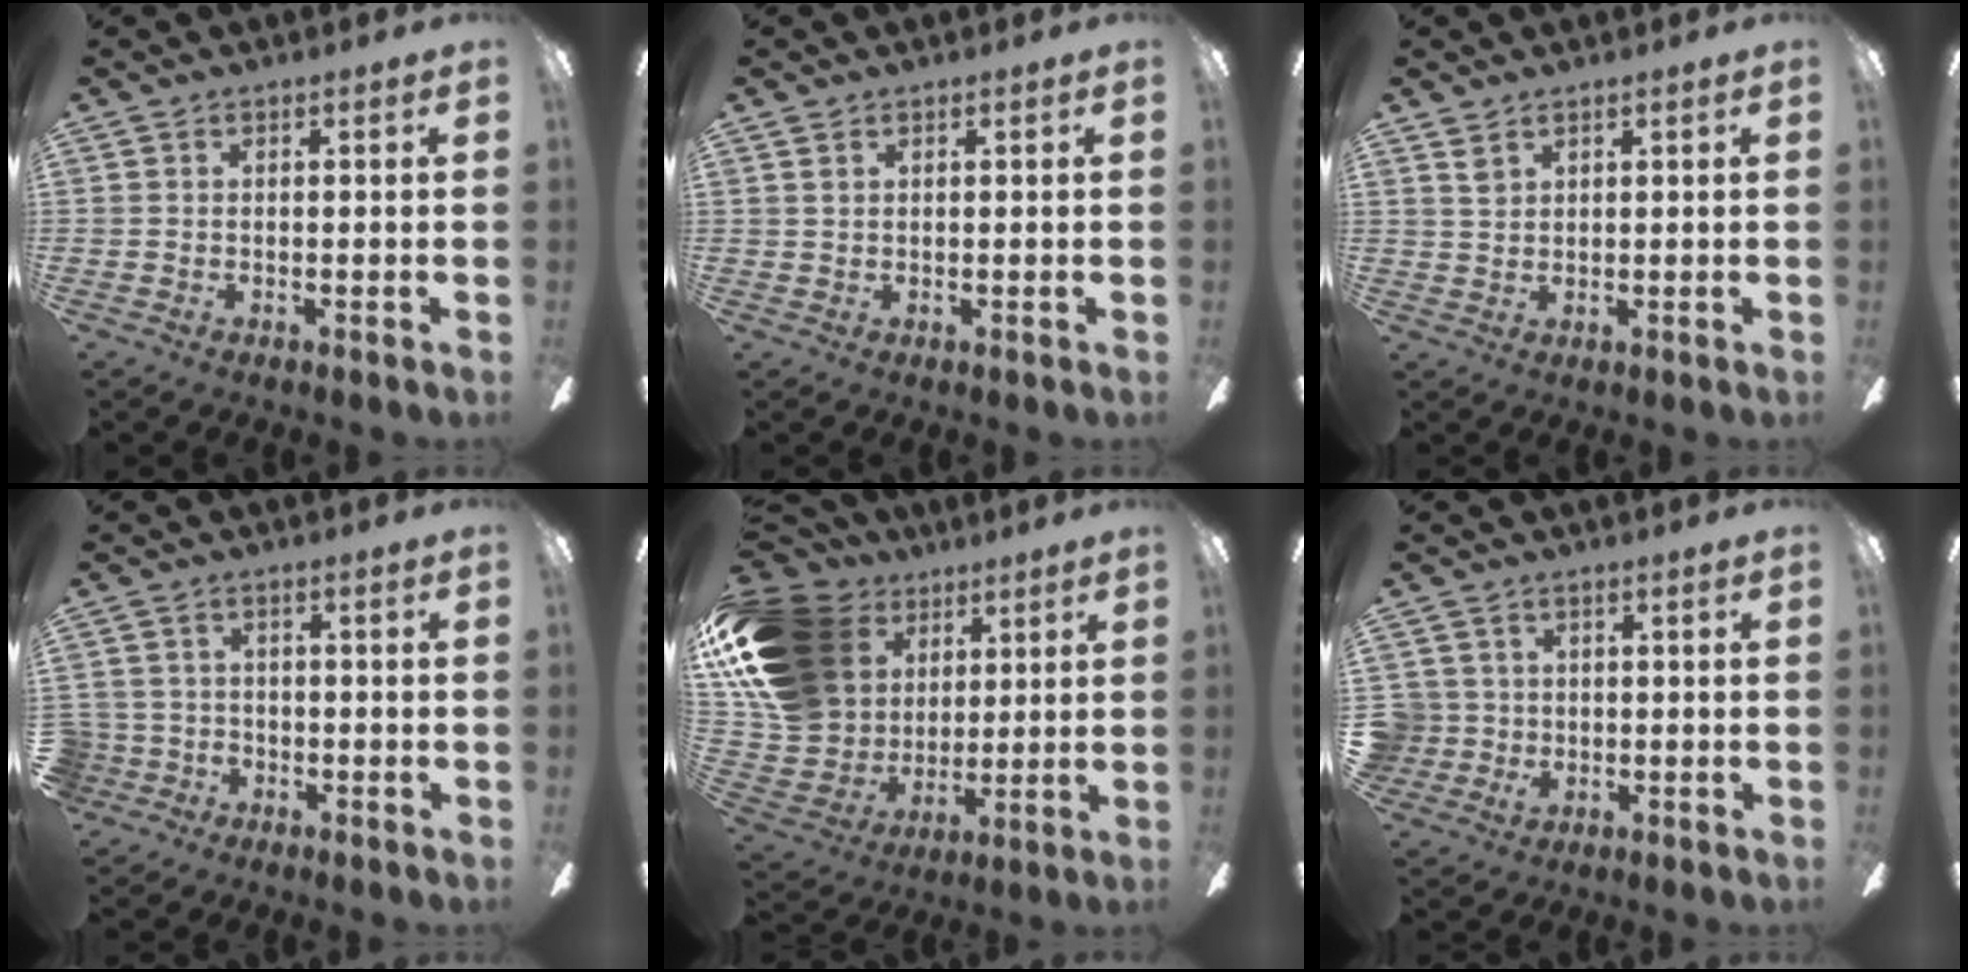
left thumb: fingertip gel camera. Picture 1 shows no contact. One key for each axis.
{"total": 0.9, "fx": 0.5, "fy": 0.7, "fz": 0.3, "tx": -0.007, "ty": 0.004, "tz": 0.009}
{"total": 2.6, "fx": 1.9, "fy": 1.6, "fz": 0.9, "tx": -0.011, "ty": -0.003, "tz": 0.035}
{"total": 3.9, "fx": -1.1, "fy": 3.7, "fz": 0.4, "tx": -0.020, "ty": 0.006, "tz": -0.018}
{"total": 23.8, "fx": 9.4, "fy": 18.1, "fz": 12.2, "tx": -0.250, "ty": -0.033, "tz": 0.196}
{"total": 4.7, "fx": 0.4, "fy": 4.7, "fz": 0.5, "tx": -0.024, "ty": 0.005, "tz": 0.010}